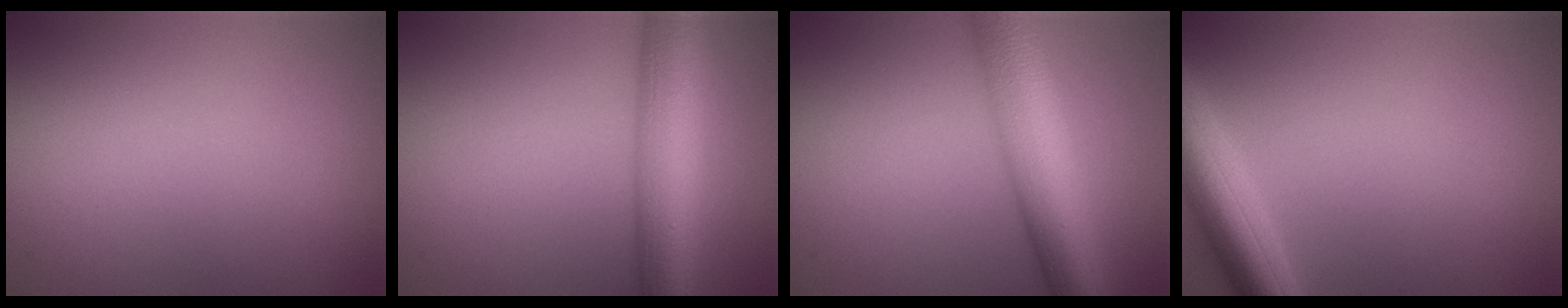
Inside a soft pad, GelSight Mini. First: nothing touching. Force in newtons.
{"total": 8.5, "press": 8.5, "slide": 0.3}
{"total": 9.9, "press": 9.9, "slide": 0.4}
{"total": 5.5, "press": 5.5, "slide": 0.3}